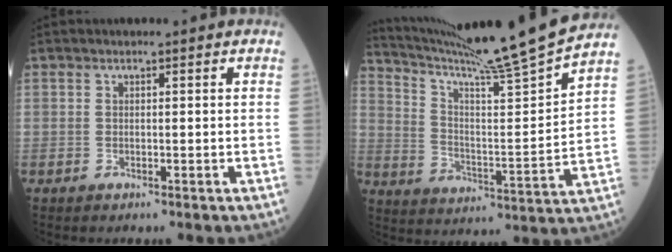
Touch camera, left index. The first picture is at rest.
{"total": 19.6, "force": [17.5, -3.3, 8.0], "torque": [-0.145, -0.058, 0.265]}